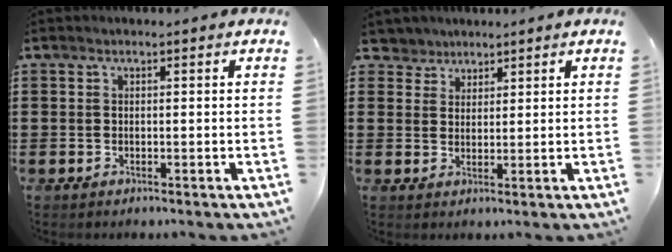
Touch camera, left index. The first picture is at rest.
{"total": 3.4, "force": [2.6, 2.1, -0.2], "torque": [-0.014, 0.004, 0.049]}